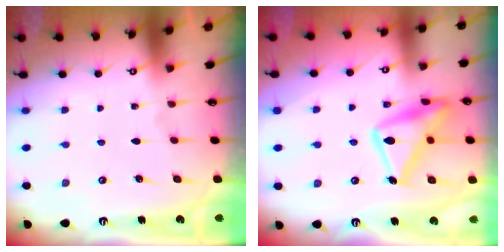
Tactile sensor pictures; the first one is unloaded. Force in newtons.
{"total": 18.6, "press": 18.6, "slide": 1.3}